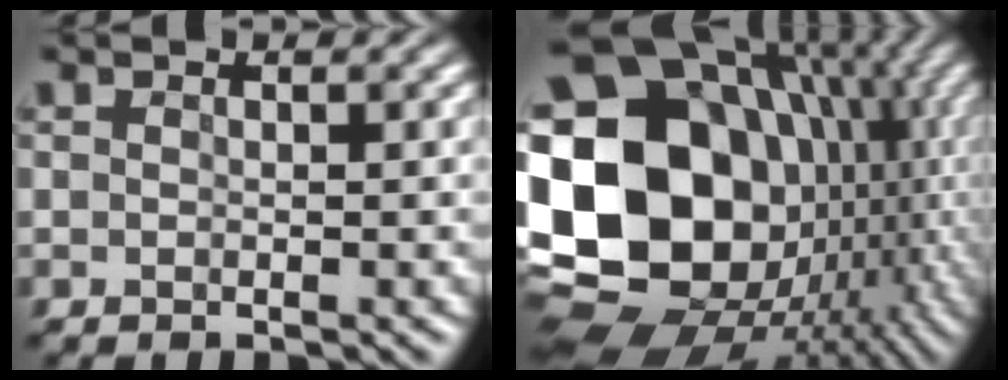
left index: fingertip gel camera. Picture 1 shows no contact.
{"total": 22.4, "force": [0.5, 17.9, 13.4], "torque": [-0.287, -0.009, 0.019]}